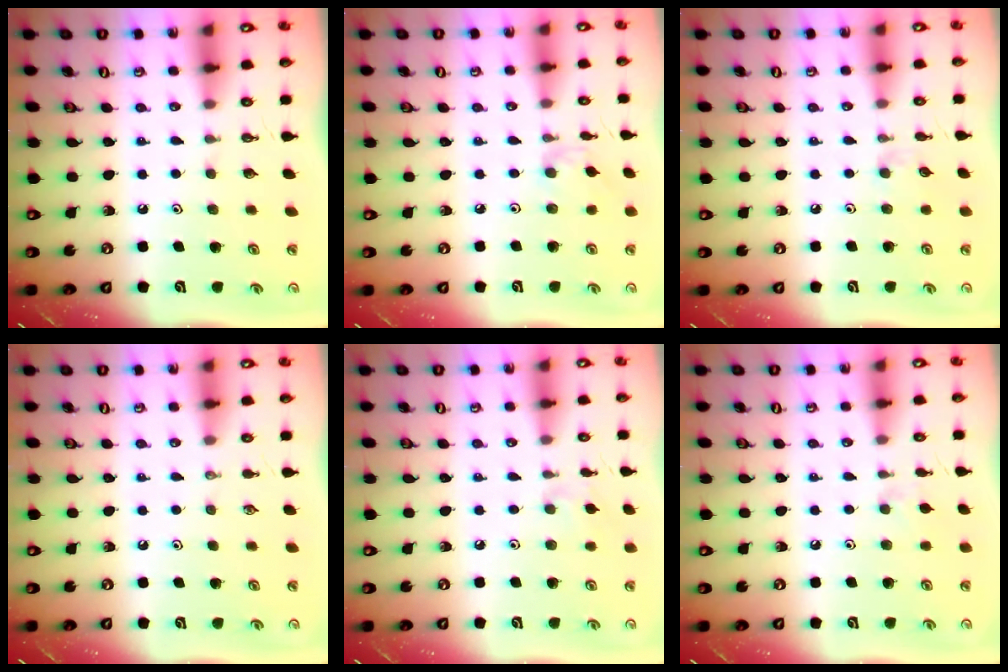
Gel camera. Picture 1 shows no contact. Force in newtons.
{"total": 2.5, "press": 2.5, "slide": 0.4}
{"total": 2.9, "press": 2.9, "slide": 0.3}
{"total": 0.0}
{"total": 5.6, "press": 5.5, "slide": 0.9}
{"total": 4.1, "press": 4.0, "slide": 0.6}